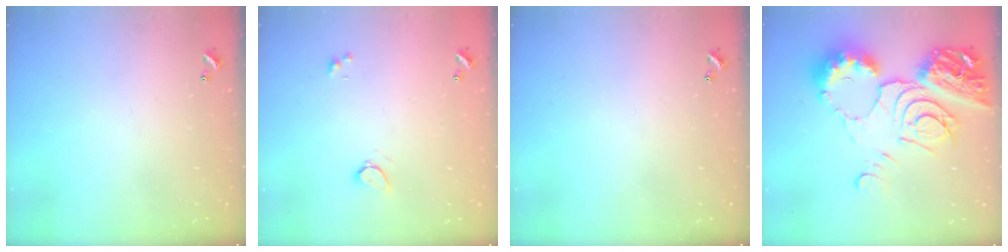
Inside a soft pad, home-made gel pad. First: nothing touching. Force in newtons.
{"total": 0.6, "press": 0.6, "slide": 0.2}
{"total": 0.0}
{"total": 19.5, "press": 19.4, "slide": 2.4}